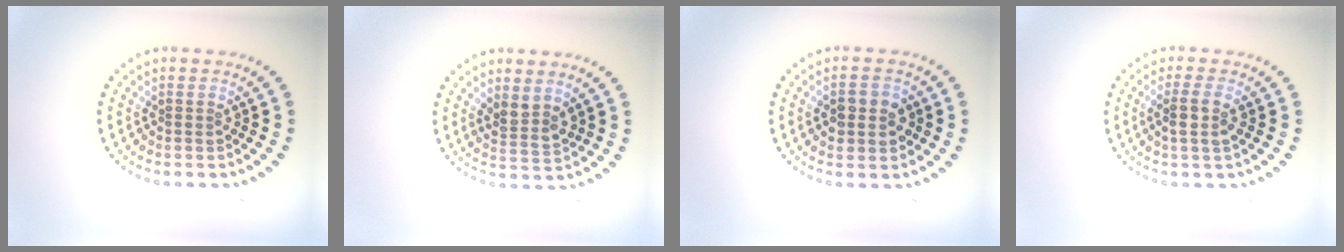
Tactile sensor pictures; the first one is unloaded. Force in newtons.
{"total": 2.1, "press": 1.8, "slide": 1.2}
{"total": 2.9, "press": 2.9, "slide": 0.2}
{"total": 2.3, "press": 1.9, "slide": 1.2}